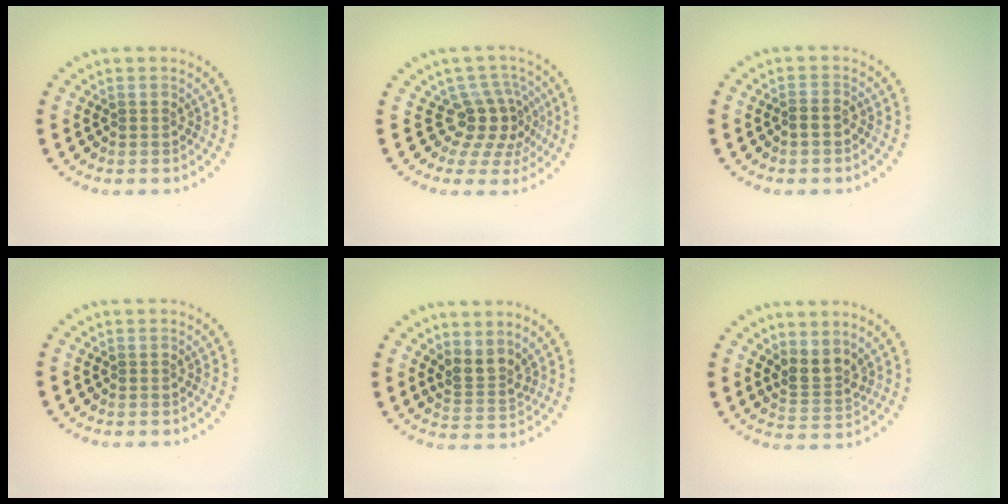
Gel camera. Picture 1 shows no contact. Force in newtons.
{"total": 3.9, "press": 2.8, "slide": 2.8}
{"total": 0.8, "press": 0.7, "slide": 0.5}
{"total": 0.0}
{"total": 2.6, "press": 1.9, "slide": 1.9}
{"total": 2.5, "press": 1.9, "slide": 1.6}